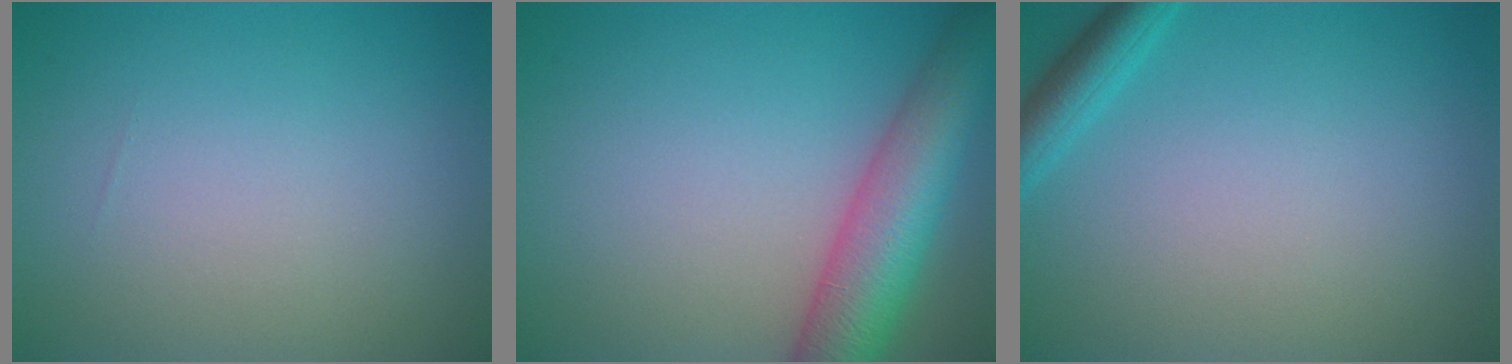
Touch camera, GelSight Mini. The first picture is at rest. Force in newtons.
{"total": 7.9, "press": 7.9, "slide": 0.4}
{"total": 2.4, "press": 2.4, "slide": 0.2}